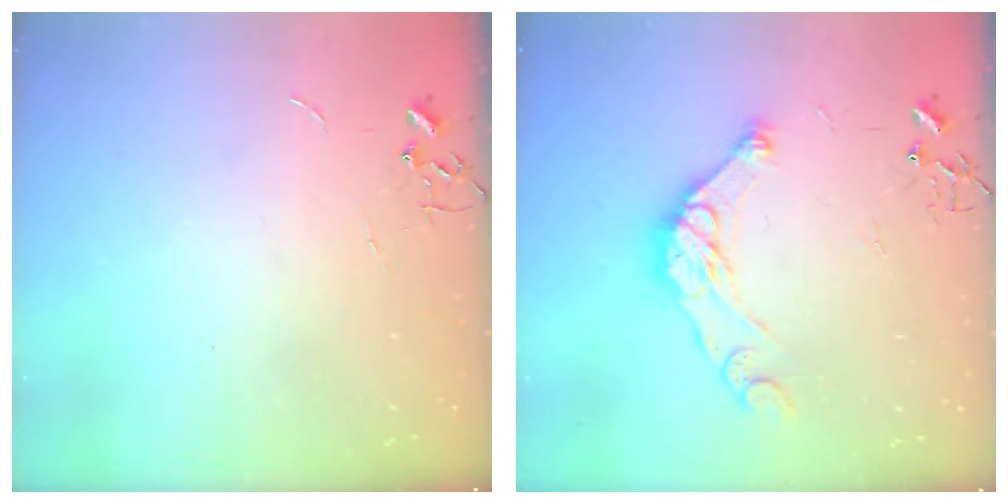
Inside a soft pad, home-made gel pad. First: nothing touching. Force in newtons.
{"total": 12.7, "press": 12.7, "slide": 0.0}